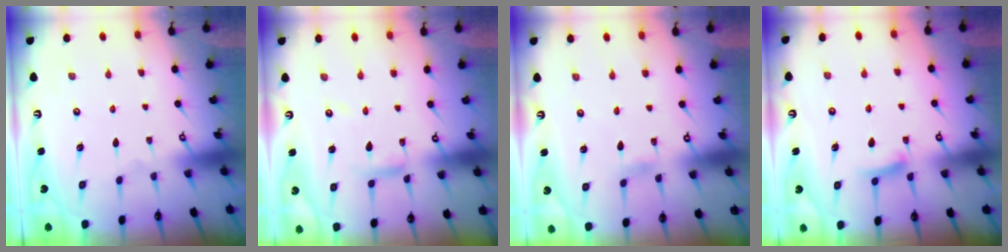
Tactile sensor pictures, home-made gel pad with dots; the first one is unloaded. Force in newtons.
{"total": 6.9, "press": 6.9, "slide": 0.6}
{"total": 2.4, "press": 2.3, "slide": 0.3}
{"total": 5.7, "press": 5.7, "slide": 0.7}